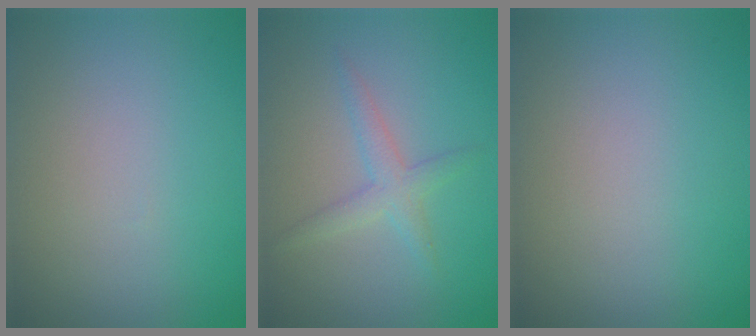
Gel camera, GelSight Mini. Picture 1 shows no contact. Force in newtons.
{"total": 2.2, "press": 2.2, "slide": 0.1}
{"total": 0.0}